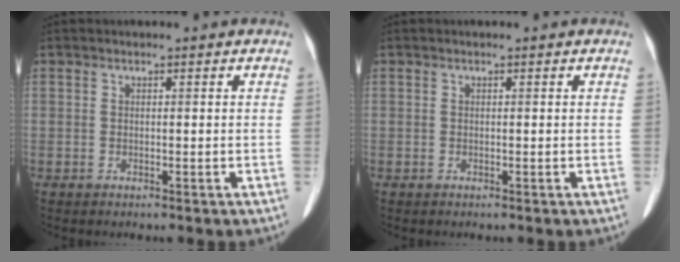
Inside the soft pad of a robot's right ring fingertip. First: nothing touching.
{"total": 0.0}